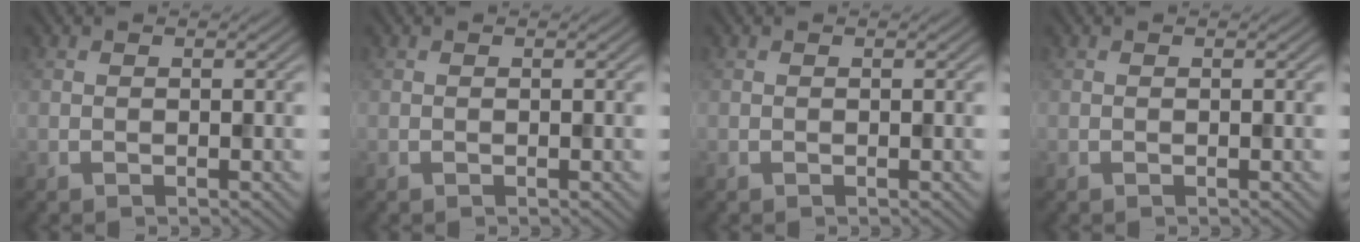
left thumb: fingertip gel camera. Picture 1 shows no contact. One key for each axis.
{"total": 0.0}
{"total": 0.0}
{"total": 0.0}